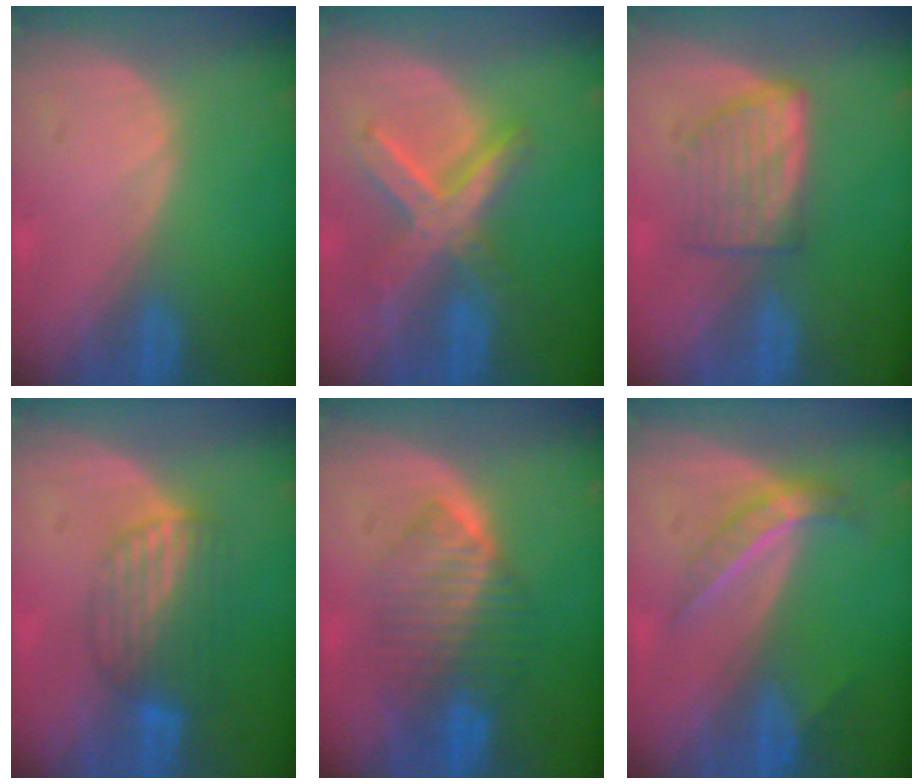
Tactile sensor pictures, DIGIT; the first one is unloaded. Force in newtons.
{"total": 7.9, "press": 6.8, "slide": 4.0}
{"total": 5.9, "press": 5.4, "slide": 2.4}
{"total": 6.8, "press": 6.0, "slide": 3.2}
{"total": 7.2, "press": 7.1, "slide": 1.0}
{"total": 4.7, "press": 4.2, "slide": 2.2}